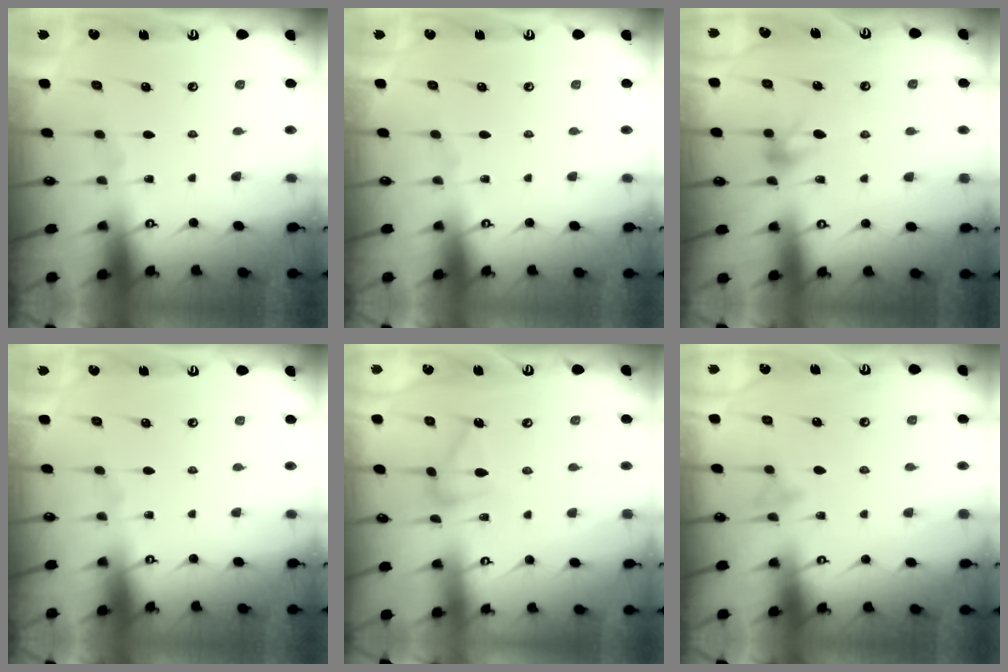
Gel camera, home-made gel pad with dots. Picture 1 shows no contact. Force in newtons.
{"total": 0.0}
{"total": 6.3, "press": 6.3, "slide": 1.1}
{"total": 0.0}
{"total": 9.3, "press": 9.2, "slide": 0.5}
{"total": 8.1, "press": 8.1, "slide": 0.7}